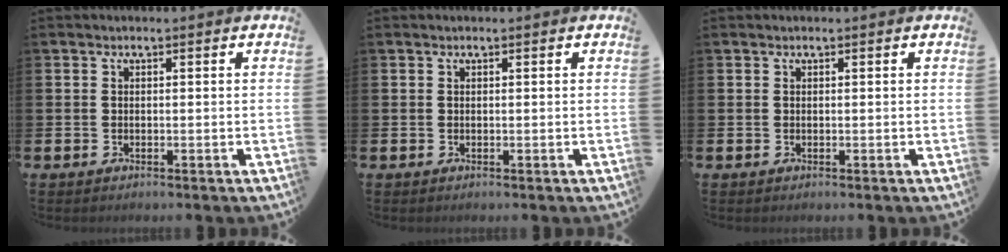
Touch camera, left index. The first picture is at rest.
{"total": 0.0}
{"total": 0.0}